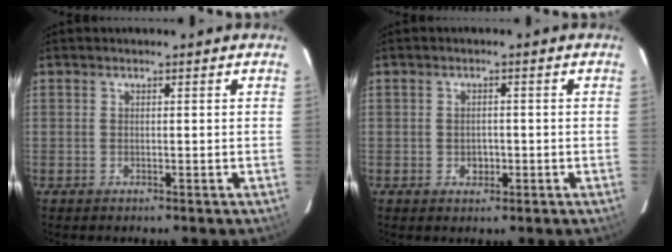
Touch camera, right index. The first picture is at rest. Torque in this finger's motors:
{"motor_torque": [-0.10, 0.04, -0.01, -0.01]}